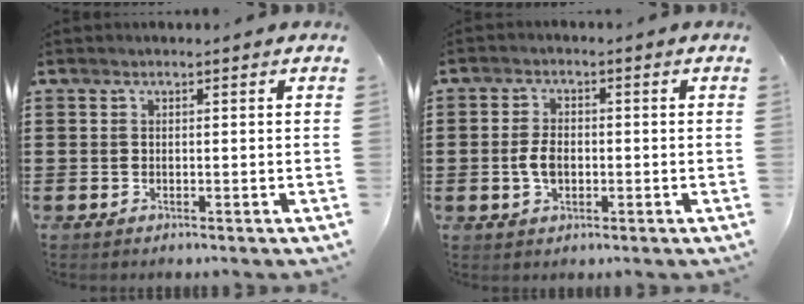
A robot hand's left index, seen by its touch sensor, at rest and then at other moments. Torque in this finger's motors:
{"motor_torque": [0.85, 0.91, 0.45, 0.08]}